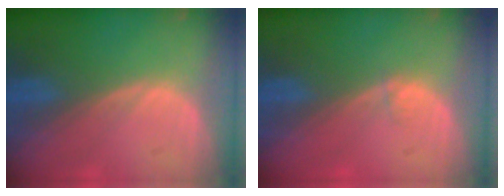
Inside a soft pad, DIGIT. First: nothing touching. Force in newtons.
{"total": 0.5, "press": 0.5, "slide": 0.2}